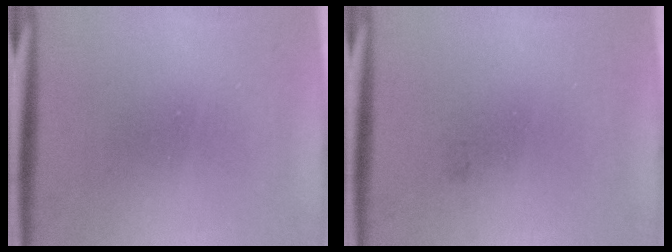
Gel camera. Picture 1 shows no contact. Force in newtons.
{"total": 0.7}